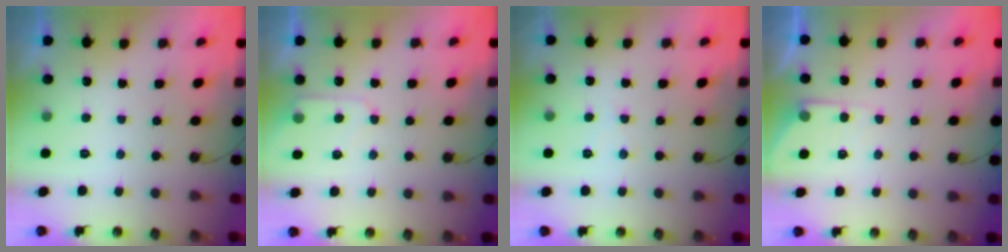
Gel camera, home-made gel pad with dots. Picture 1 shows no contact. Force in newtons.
{"total": 5.4, "press": 5.4, "slide": 0.6}
{"total": 3.2, "press": 3.2, "slide": 0.5}
{"total": 4.5, "press": 4.4, "slide": 0.6}